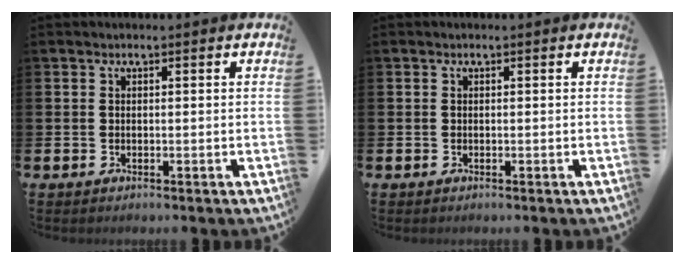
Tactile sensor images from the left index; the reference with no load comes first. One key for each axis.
{"total": 0.0}